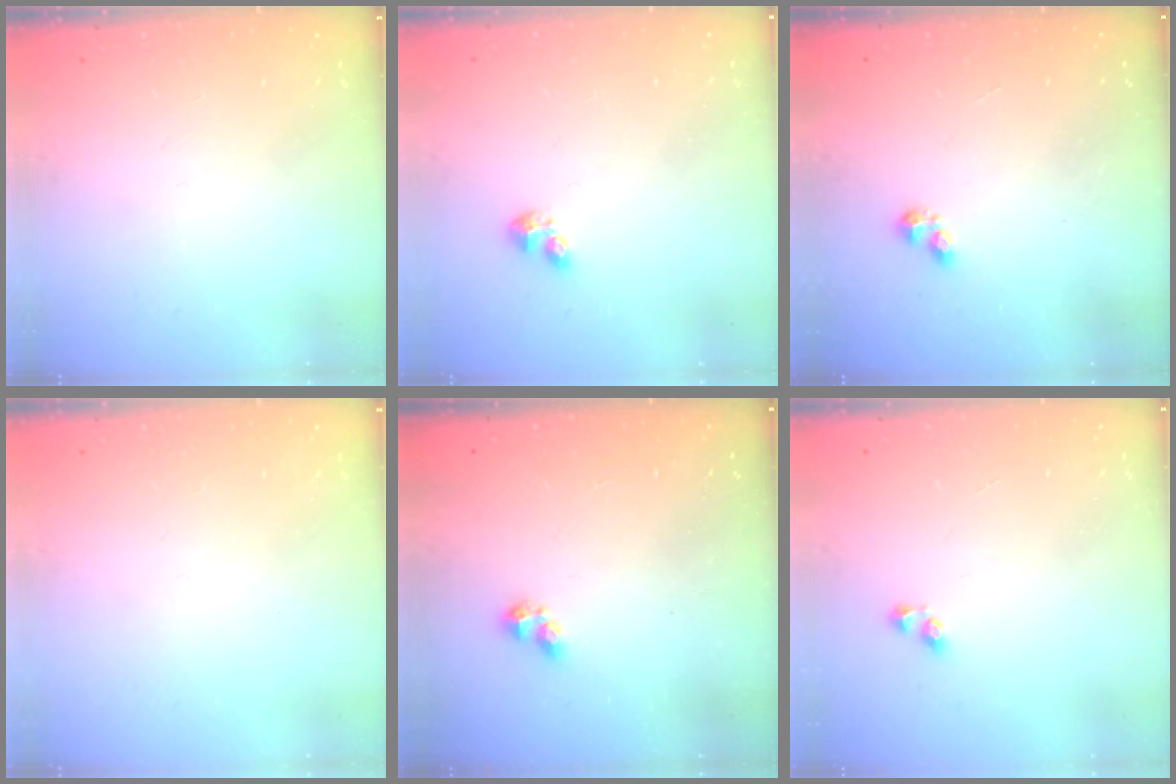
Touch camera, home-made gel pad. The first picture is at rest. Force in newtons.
{"total": 2.3, "press": 2.2, "slide": 0.5}
{"total": 3.4, "press": 3.3, "slide": 0.5}
{"total": 0.0}
{"total": 1.8, "press": 1.7, "slide": 0.5}
{"total": 2.2, "press": 1.9, "slide": 1.1}